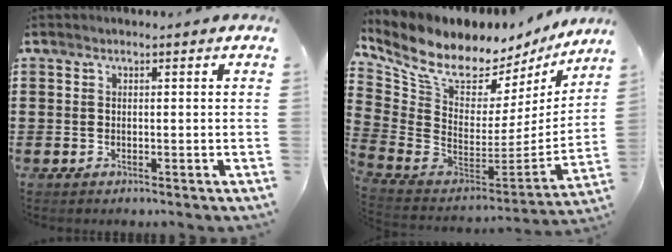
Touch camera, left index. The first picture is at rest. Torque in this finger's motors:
{"motor_torque": [1.48, 0.66, 1.05, 0.21]}